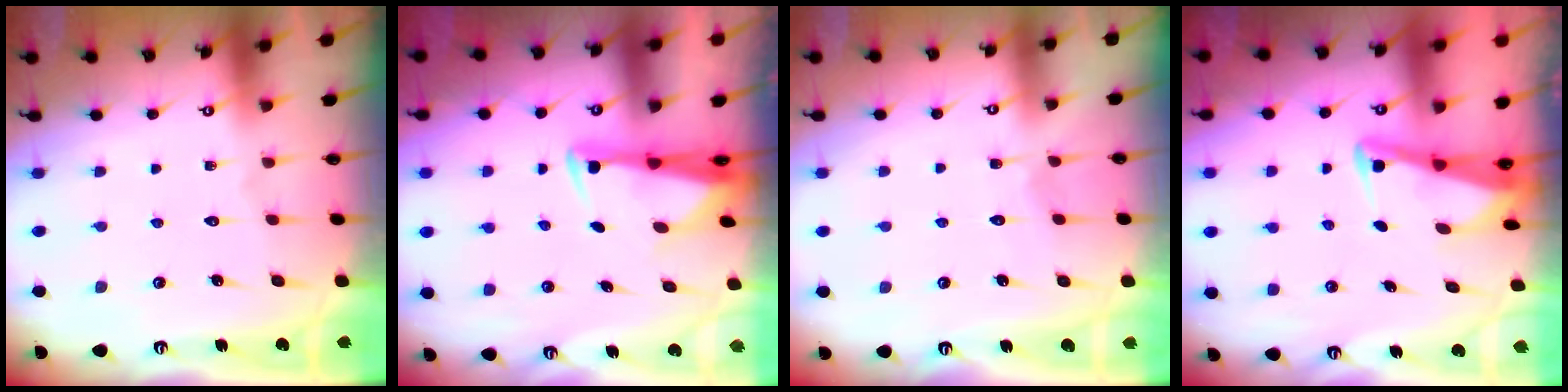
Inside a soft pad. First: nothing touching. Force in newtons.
{"total": 2.8, "press": 2.6, "slide": 1.0}
{"total": 3.4, "press": 3.3, "slide": 0.4}
{"total": 2.9, "press": 2.9, "slide": 0.3}